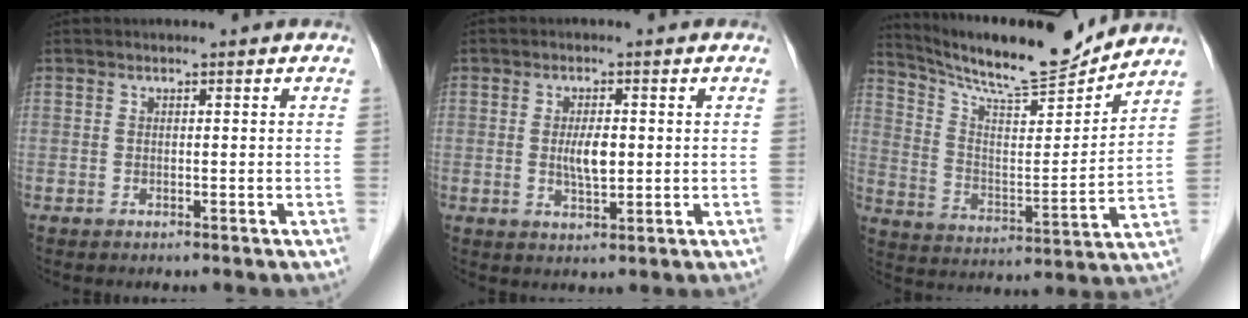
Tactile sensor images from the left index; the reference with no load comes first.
{"total": 3.7, "force": [0.2, 1.3, 3.5], "torque": [-0.067, -0.003, 0.007]}
{"total": 15.7, "force": [14.9, 0.2, 4.8], "torque": [-0.098, -0.013, 0.250]}